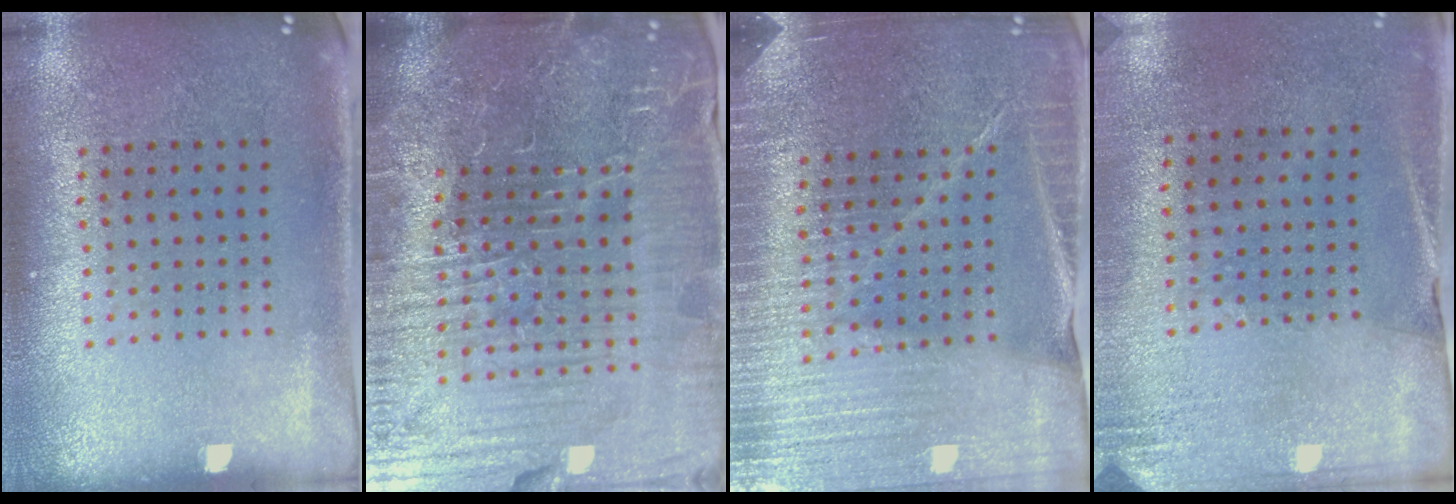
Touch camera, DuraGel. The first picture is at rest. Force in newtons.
{"total": 7.1, "press": 6.4, "slide": 3.1}
{"total": 4.4, "press": 4.1, "slide": 1.6}
{"total": 2.7, "press": 2.4, "slide": 1.2}